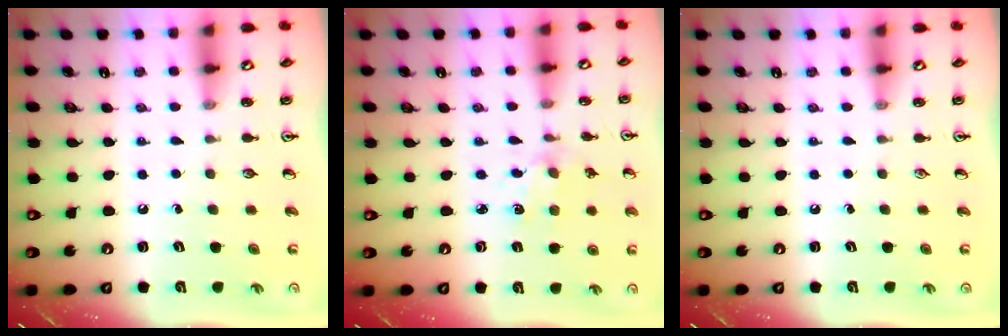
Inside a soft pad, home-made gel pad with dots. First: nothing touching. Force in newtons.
{"total": 1.9, "press": 1.8, "slide": 0.3}
{"total": 0.0}